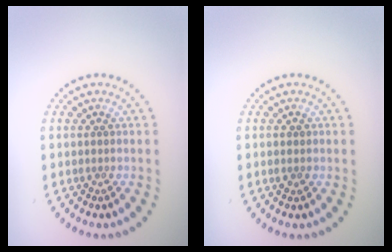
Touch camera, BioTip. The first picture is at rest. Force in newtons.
{"total": 0.8, "press": 0.8, "slide": 0.1}